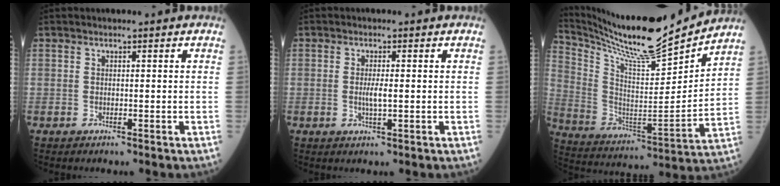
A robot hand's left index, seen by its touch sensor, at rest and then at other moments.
{"total": 2.2, "force": [-0.1, 0.2, 2.2], "torque": [-0.047, -0.003, 0.000]}
{"total": 20.1, "force": [18.4, 0.7, 8.1], "torque": [-0.171, -0.030, 0.310]}